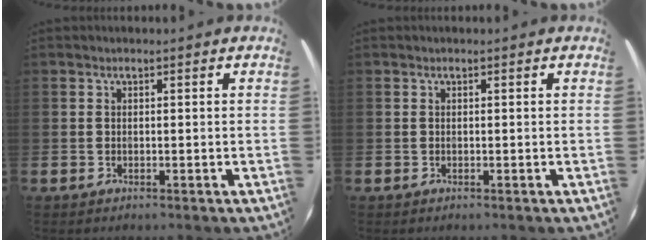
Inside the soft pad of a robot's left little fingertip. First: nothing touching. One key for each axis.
{"total": 0.0}